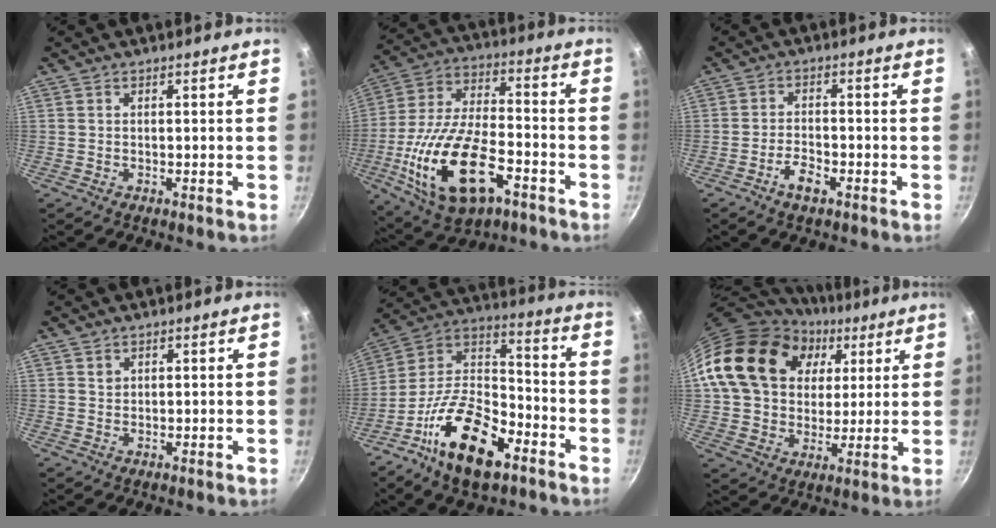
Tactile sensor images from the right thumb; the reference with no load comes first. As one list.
[{"total": 22.3, "force": [-8.1, 11.2, 17.5], "torque": [-0.332, 0.025, -0.143]}, {"total": 4.1, "force": [-2.5, 1.8, 2.8], "torque": [-0.047, 0.017, -0.046]}, {"total": 1.1, "force": [0.6, 0.9, 0.3], "torque": [-0.004, 0.000, 0.010]}, {"total": 20.4, "force": [-10.6, 10.0, 14.3], "torque": [-0.234, 0.065, -0.210]}, {"total": 22.7, "force": [7.4, 17.5, 12.4], "torque": [-0.200, 0.009, 0.131]}]